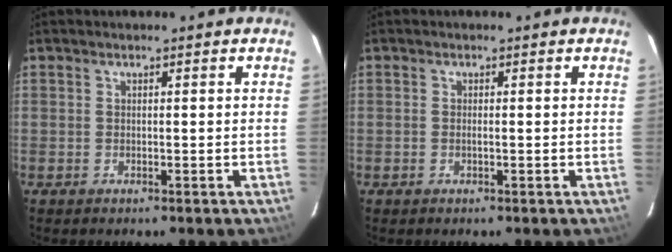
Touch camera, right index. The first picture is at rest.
{"total": 0.7, "force": [-0.2, 0.0, 0.6], "torque": [-0.012, 0.001, -0.005]}